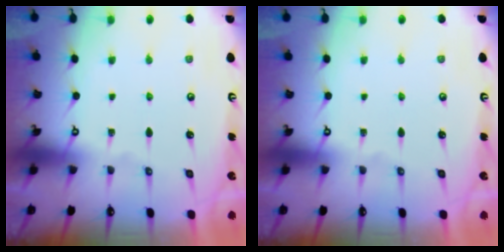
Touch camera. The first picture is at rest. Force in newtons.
{"total": 0.0}